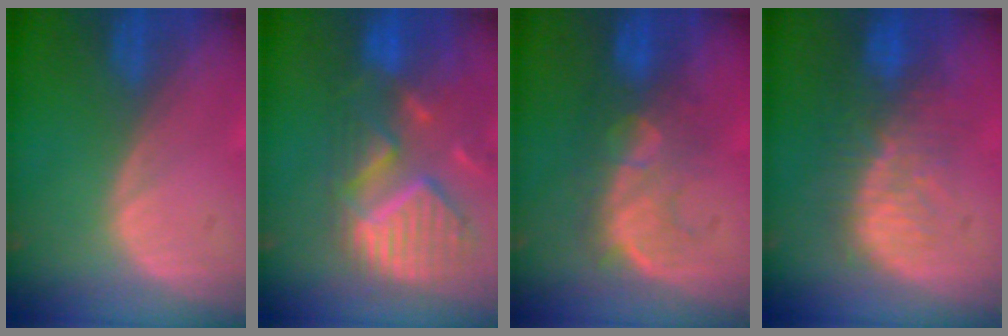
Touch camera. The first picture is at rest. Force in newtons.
{"total": 12.1, "press": 10.4, "slide": 6.2}
{"total": 7.8, "press": 7.7, "slide": 1.3}
{"total": 10.0, "press": 8.5, "slide": 5.2}